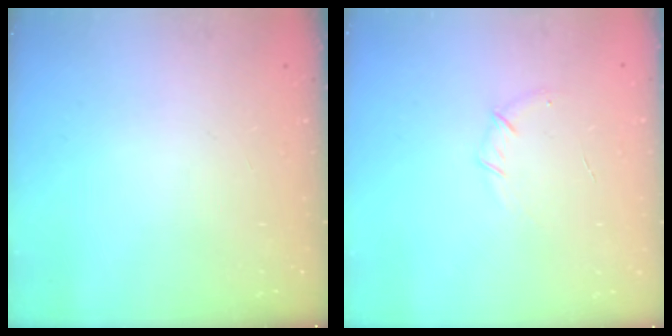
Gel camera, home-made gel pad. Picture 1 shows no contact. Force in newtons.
{"total": 4.8, "press": 4.6, "slide": 1.3}